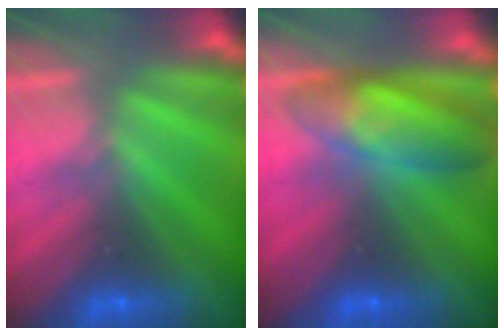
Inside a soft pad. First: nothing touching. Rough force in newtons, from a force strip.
{"total": 7.7}